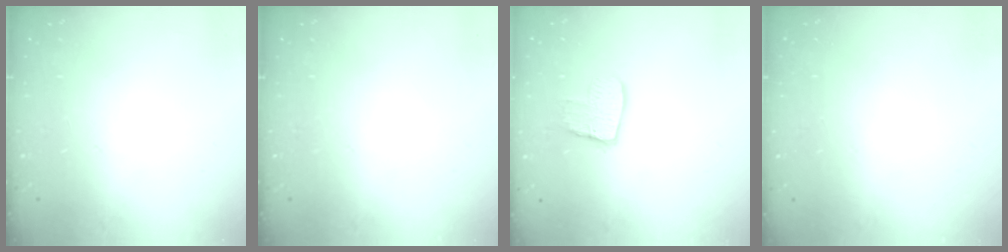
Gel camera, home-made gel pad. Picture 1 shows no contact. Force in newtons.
{"total": 0.0}
{"total": 10.1, "press": 10.0, "slide": 0.7}
{"total": 0.0}